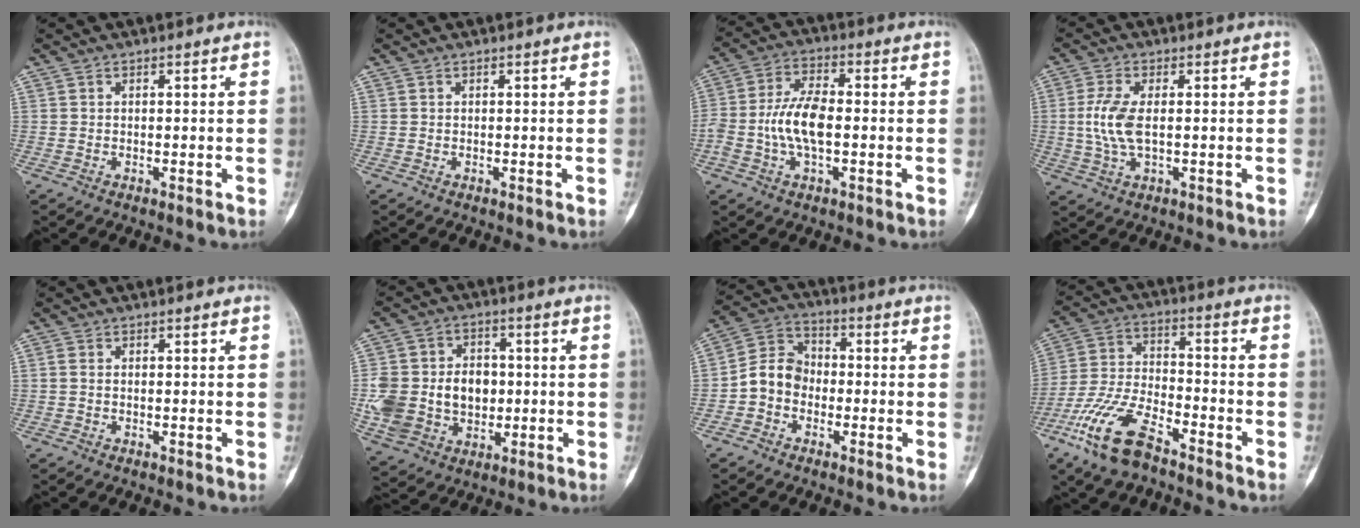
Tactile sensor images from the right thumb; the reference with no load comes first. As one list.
[{"total": 0.0}, {"total": 9.6, "force": [-1.4, 5.0, 8.1], "torque": [-0.161, 0.024, -0.032]}, {"total": 7.3, "force": [0.1, 3.6, 6.3], "torque": [-0.147, -0.003, -0.001]}, {"total": 1.1, "force": [0.0, 0.8, 0.7], "torque": [-0.014, 0.000, -0.004]}, {"total": 17.5, "force": [-0.9, 13.5, 11.0], "torque": [-0.199, 0.014, 0.003]}, {"total": 8.1, "force": [-1.9, 6.9, 3.9], "torque": [-0.049, 0.035, -0.051]}, {"total": 14.1, "force": [-8.9, 5.8, 9.2], "torque": [-0.187, 0.038, -0.179]}]